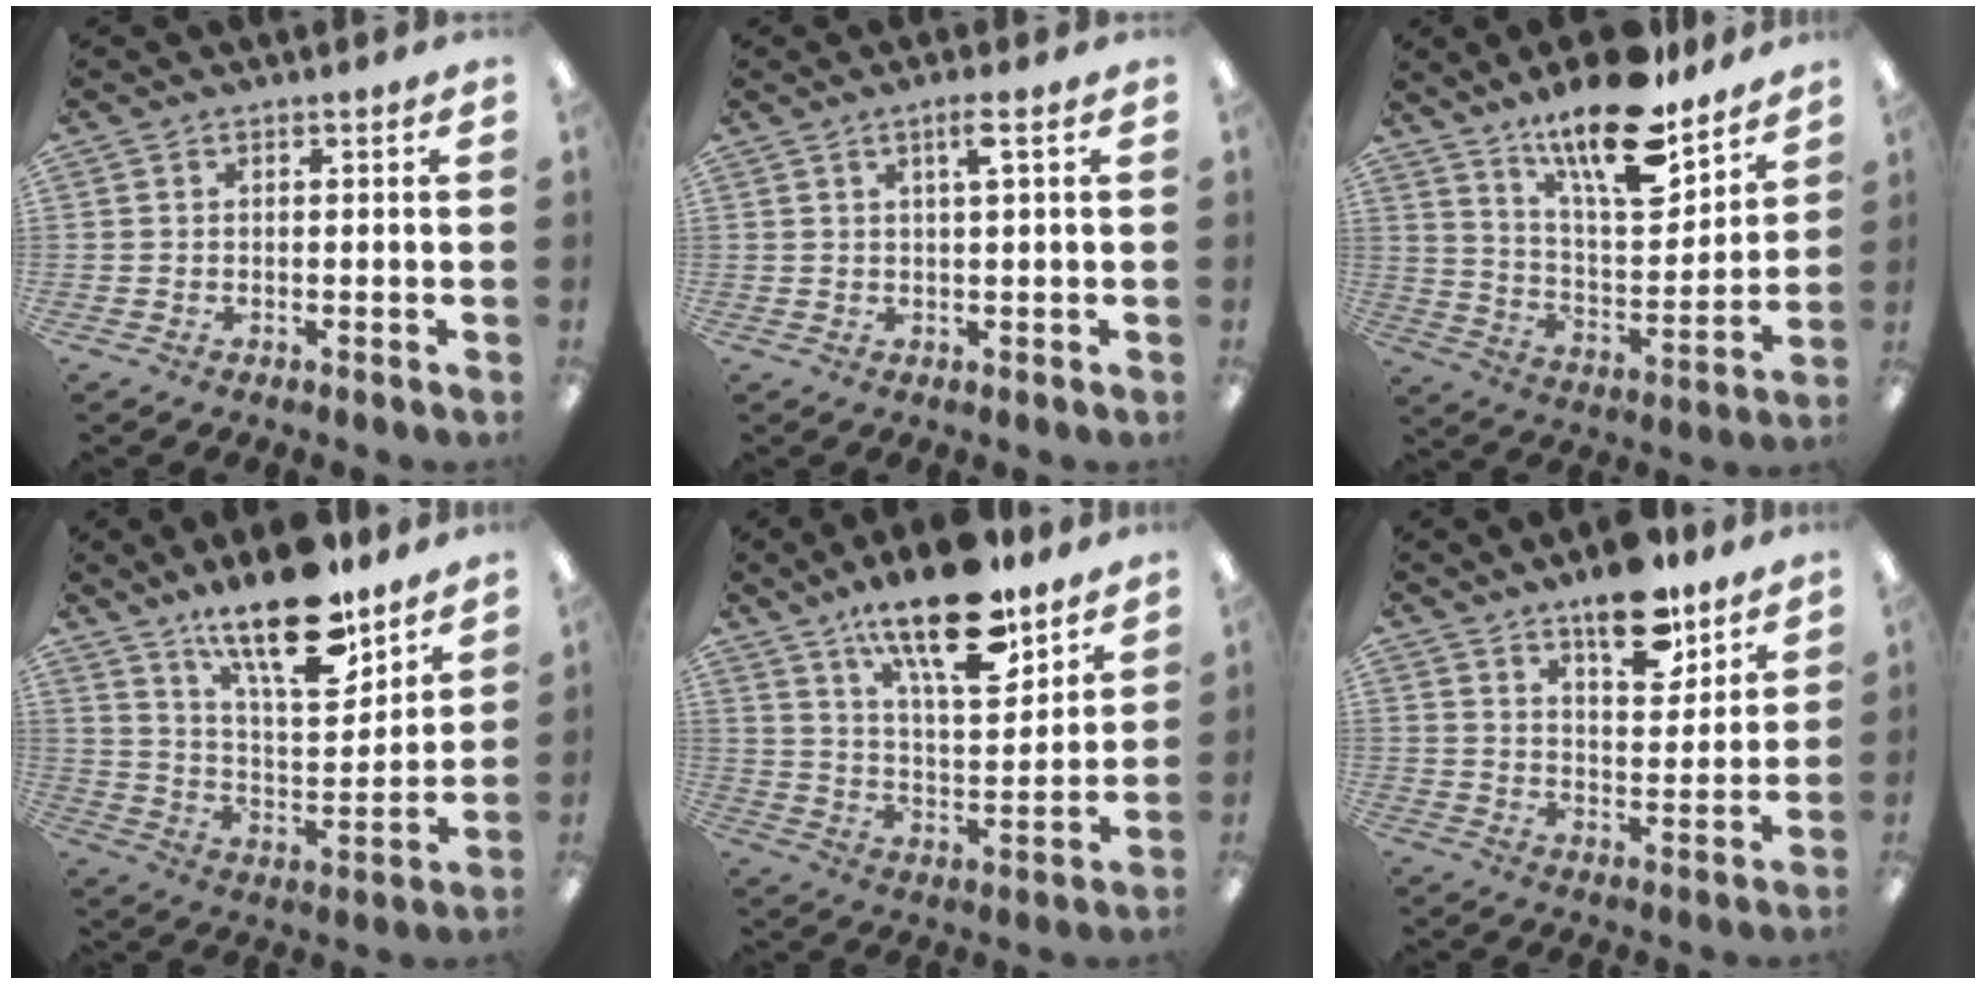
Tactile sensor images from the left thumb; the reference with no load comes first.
{"total": 3.2, "force": [1.7, 0.2, 2.7], "torque": [-0.050, -0.001, 0.025]}
{"total": 18.8, "force": [14.3, 5.8, 10.8], "torque": [-0.183, -0.093, 0.241]}
{"total": 20.4, "force": [14.6, 6.9, 12.5], "torque": [-0.202, -0.093, 0.245]}
{"total": 19.5, "force": [13.5, 6.6, 12.4], "torque": [-0.194, -0.080, 0.221]}
{"total": 12.6, "force": [9.7, 5.1, 6.3], "torque": [-0.070, -0.063, 0.166]}